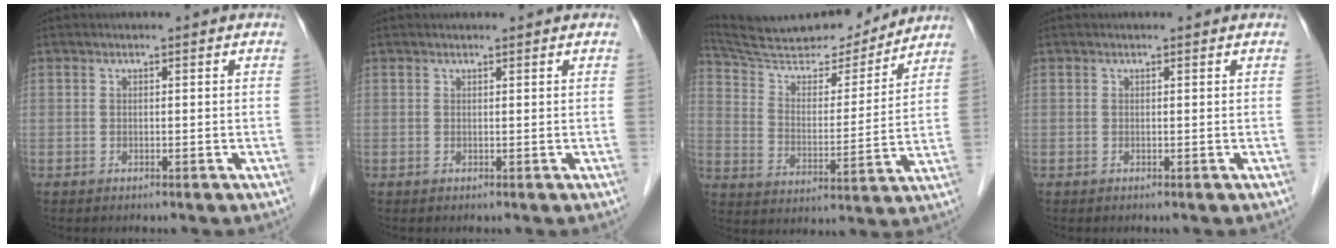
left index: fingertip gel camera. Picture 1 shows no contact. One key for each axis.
{"total": 1.2, "fx": 1.2, "fy": 0.1, "fz": 0.3, "tx": -0.008, "ty": 0.012, "tz": 0.018}
{"total": 21.2, "fx": 19.7, "fy": 3.6, "fz": 6.9, "tx": -0.121, "ty": 0.001, "tz": 0.306}
{"total": 1.3, "fx": 1.2, "fy": 0.2, "fz": 0.3, "tx": -0.010, "ty": 0.013, "tz": 0.013}